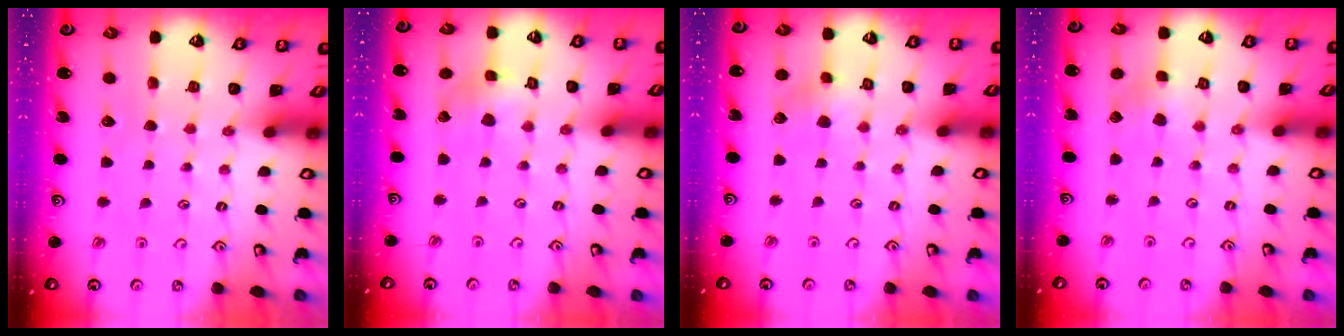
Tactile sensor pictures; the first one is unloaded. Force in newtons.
{"total": 3.0, "press": 3.0, "slide": 0.2}
{"total": 3.3, "press": 3.3, "slide": 0.6}
{"total": 2.8, "press": 2.8, "slide": 0.4}